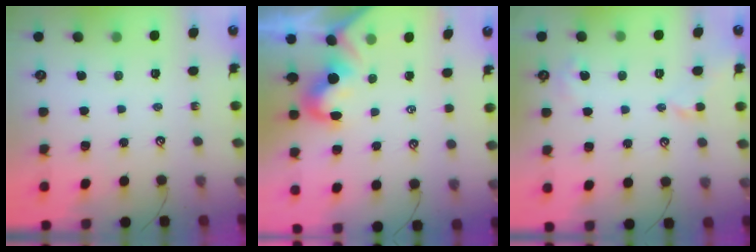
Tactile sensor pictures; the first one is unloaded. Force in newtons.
{"total": 2.0, "press": 1.8, "slide": 0.9}
{"total": 1.7, "press": 1.6, "slide": 0.6}